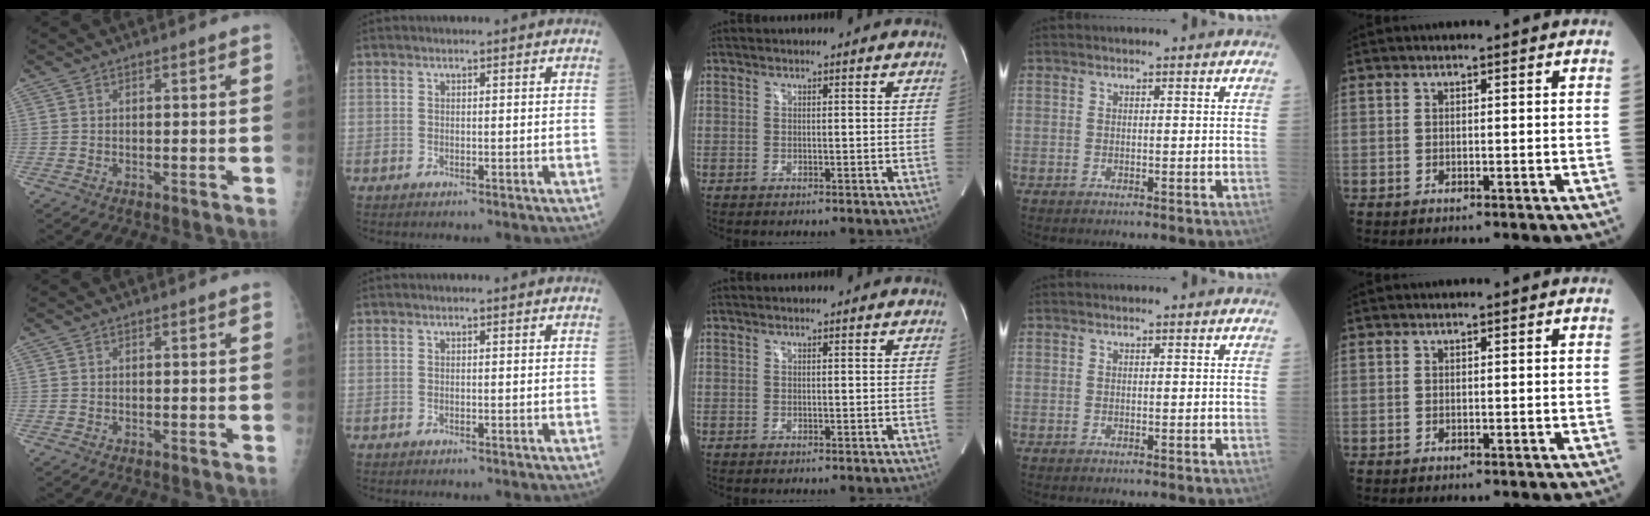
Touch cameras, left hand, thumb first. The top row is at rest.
{}